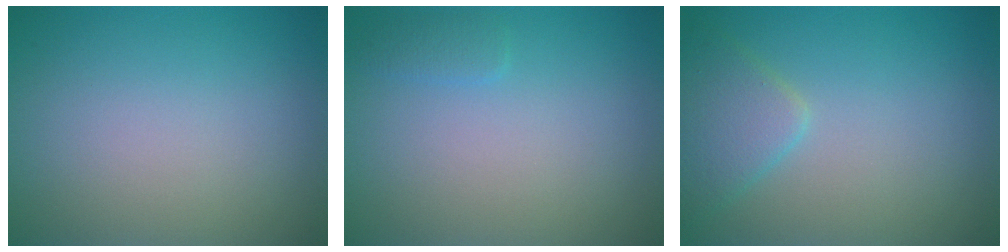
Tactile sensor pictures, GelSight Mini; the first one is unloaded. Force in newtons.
{"total": 0.9, "press": 0.9, "slide": 0.1}
{"total": 2.9, "press": 2.9, "slide": 0.0}